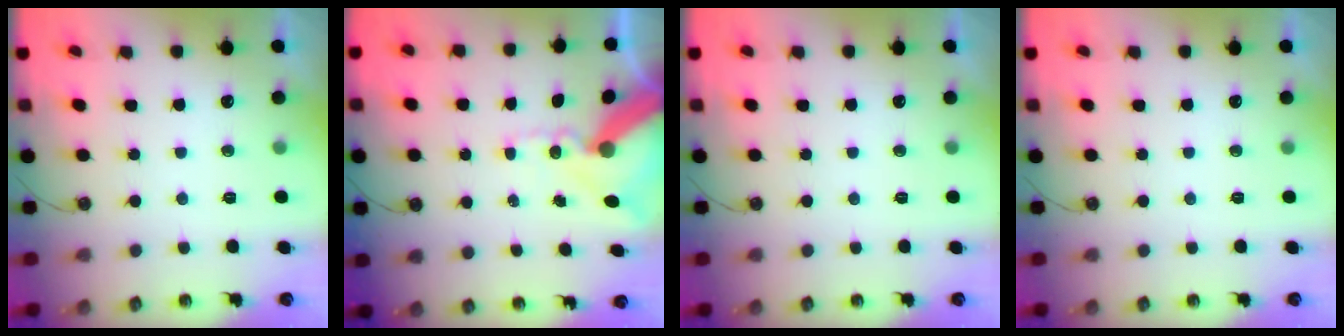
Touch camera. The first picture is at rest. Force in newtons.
{"total": 15.2, "press": 15.0, "slide": 1.9}
{"total": 0.0}
{"total": 0.0}